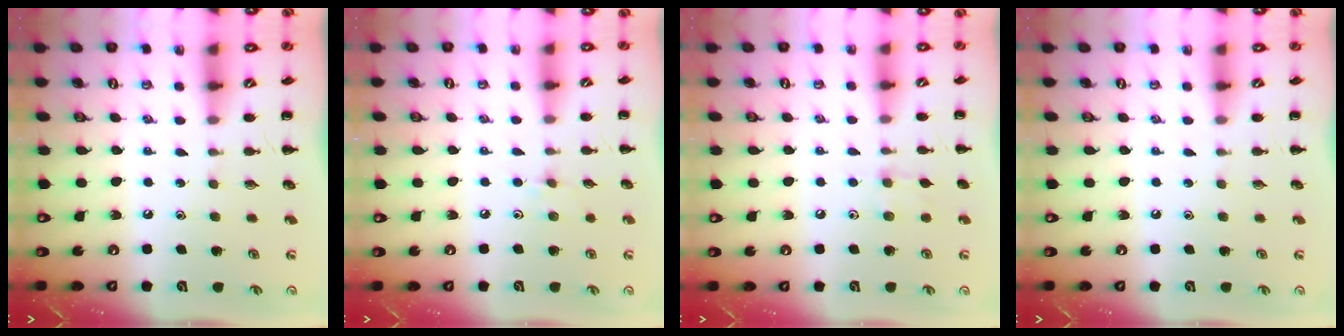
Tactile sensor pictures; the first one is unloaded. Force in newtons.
{"total": 3.9, "press": 3.6, "slide": 1.4}
{"total": 4.8, "press": 4.6, "slide": 1.3}
{"total": 0.0}